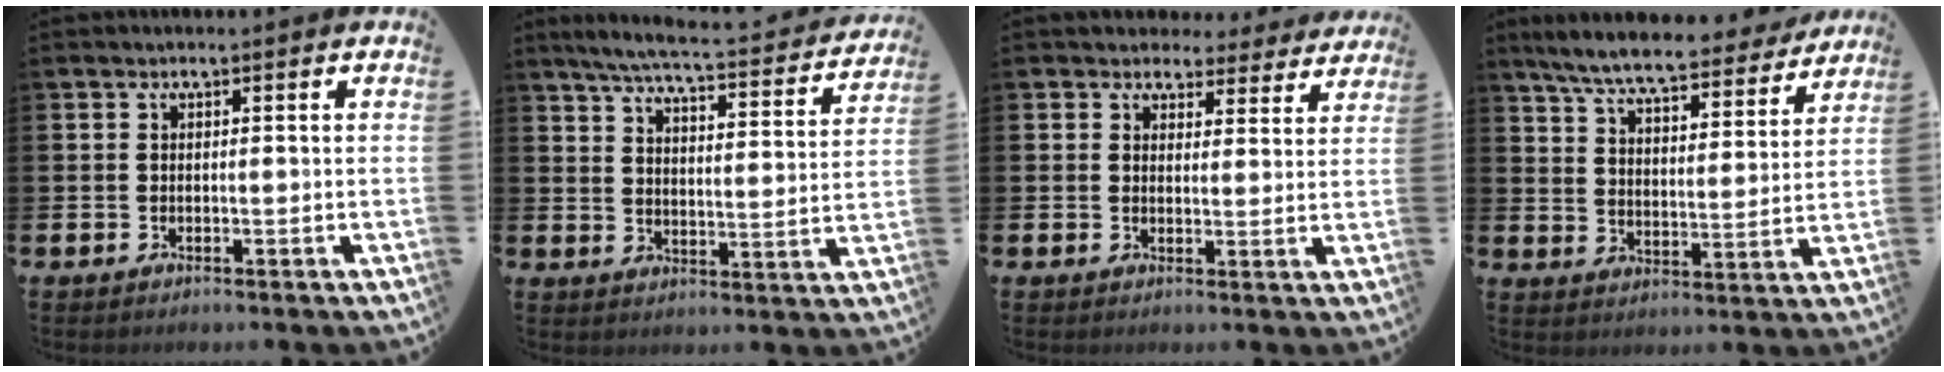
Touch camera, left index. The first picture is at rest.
{"total": 5.8, "force": [5.1, 0.3, 2.7], "torque": [-0.076, -0.038, 0.083]}
{"total": 3.7, "force": [3.3, 1.6, -0.1], "torque": [-0.005, -0.023, 0.057]}
{"total": 7.8, "force": [7.1, 0.9, 3.2], "torque": [-0.087, -0.045, 0.120]}